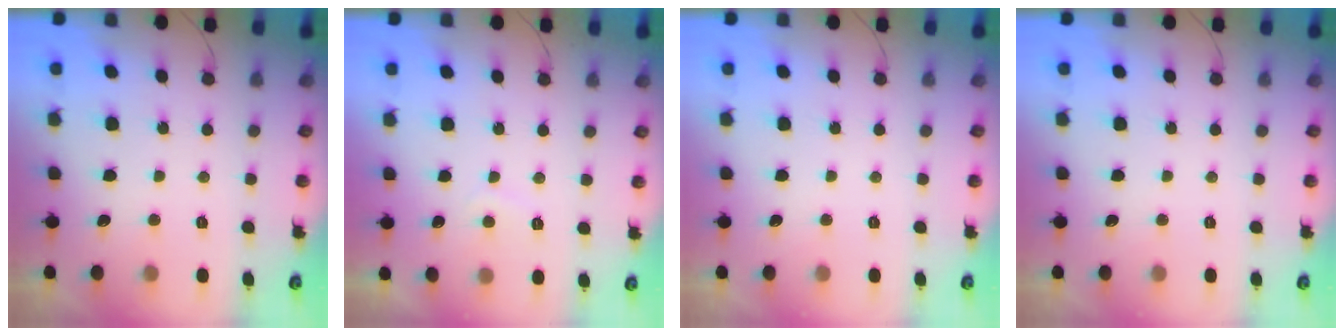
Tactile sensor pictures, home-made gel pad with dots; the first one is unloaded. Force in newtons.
{"total": 1.1, "press": 1.0, "slide": 0.4}
{"total": 0.0}
{"total": 0.0}